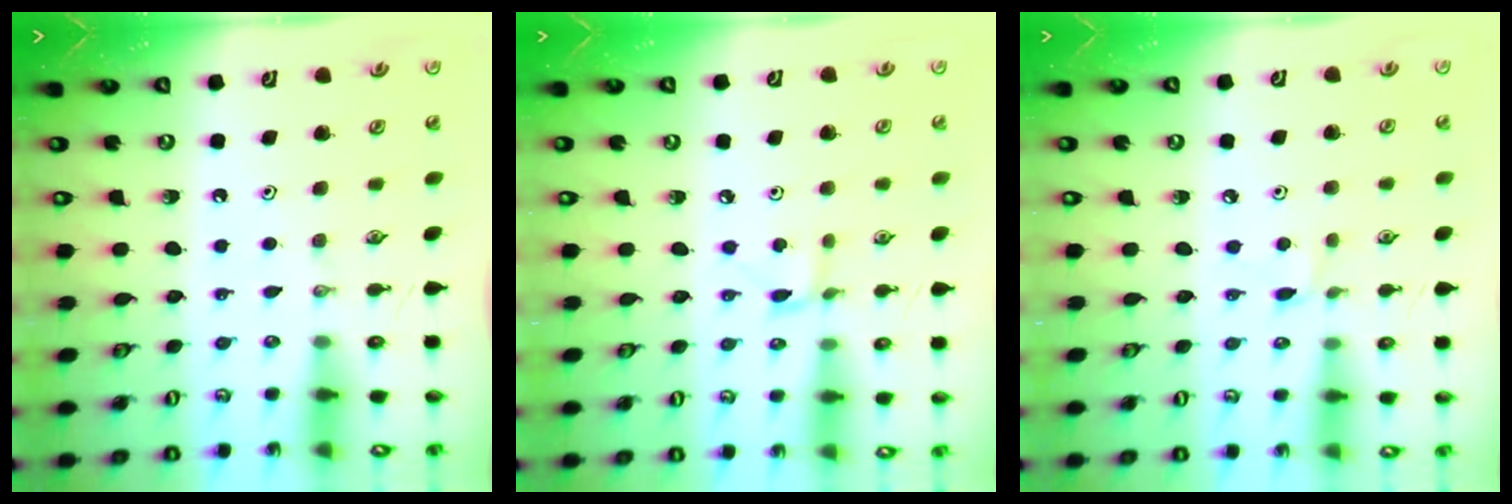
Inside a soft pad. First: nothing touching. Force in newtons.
{"total": 2.6, "press": 2.6, "slide": 0.1}
{"total": 2.8, "press": 2.7, "slide": 0.5}